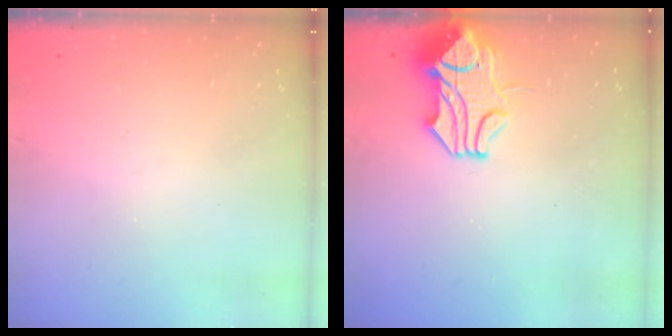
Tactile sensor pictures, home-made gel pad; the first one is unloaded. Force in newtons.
{"total": 2.0, "press": 1.3, "slide": 1.5}